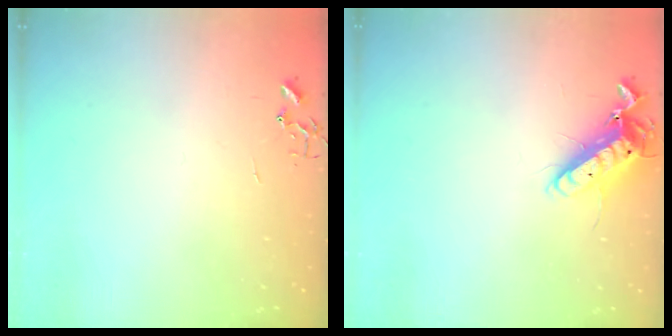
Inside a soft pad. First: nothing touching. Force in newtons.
{"total": 12.2, "press": 12.1, "slide": 1.7}